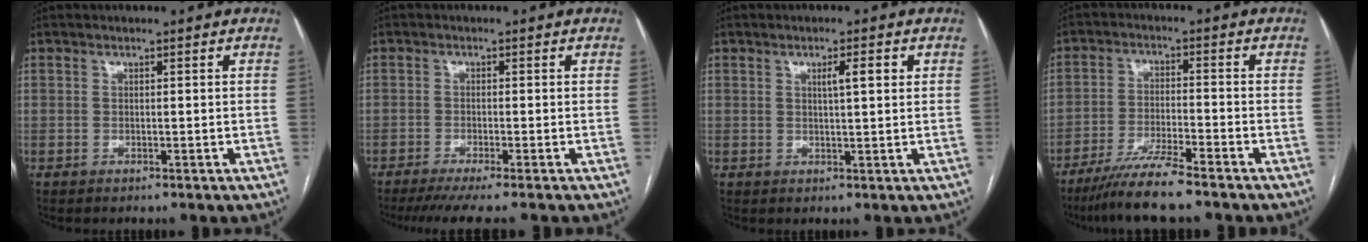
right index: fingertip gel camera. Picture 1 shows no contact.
{"total": 6.4, "force": [-5.3, -0.8, 3.4], "torque": [-0.036, -0.017, -0.084]}
{"total": 2.9, "force": [1.1, 0.2, 2.7], "torque": [-0.043, 0.003, 0.017]}
{"total": 8.1, "force": [-6.7, -0.5, 4.5], "torque": [-0.078, -0.027, -0.121]}